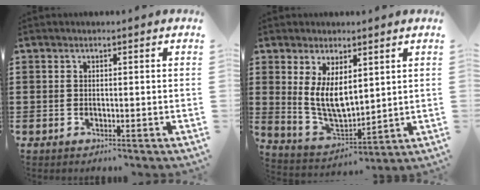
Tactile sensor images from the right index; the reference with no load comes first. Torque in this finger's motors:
{"motor_torque": [0.60, 0.45, 0.44, 0.16]}